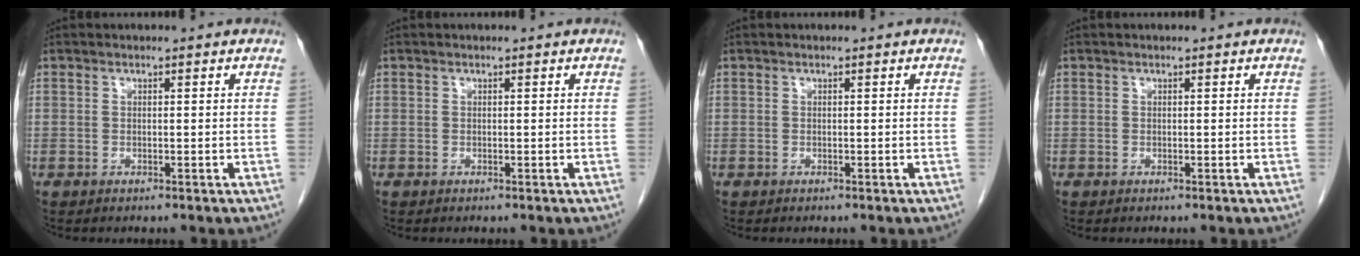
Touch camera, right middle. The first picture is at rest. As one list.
[{"total": 0.0}, {"total": 0.0}, {"total": 0.0}]